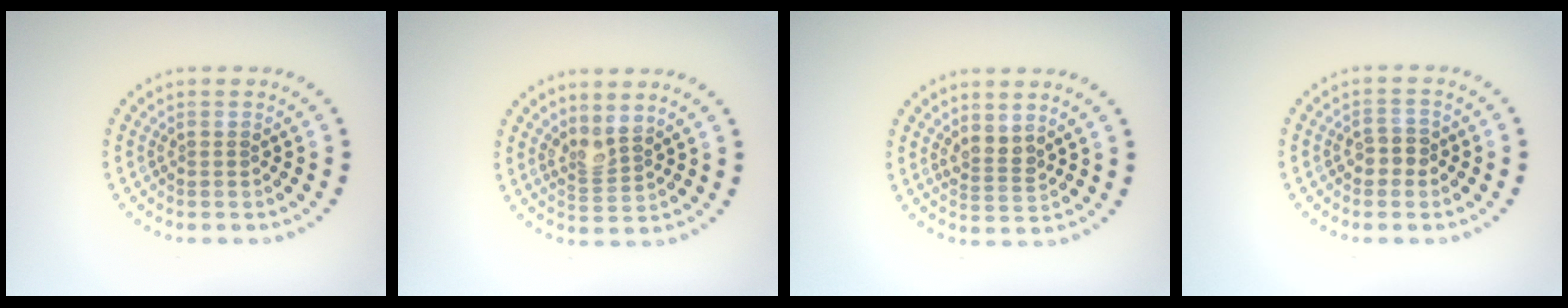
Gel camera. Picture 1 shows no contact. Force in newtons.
{"total": 2.1, "press": 1.6, "slide": 1.3}
{"total": 2.1, "press": 1.7, "slide": 1.2}
{"total": 1.9, "press": 1.9, "slide": 0.6}